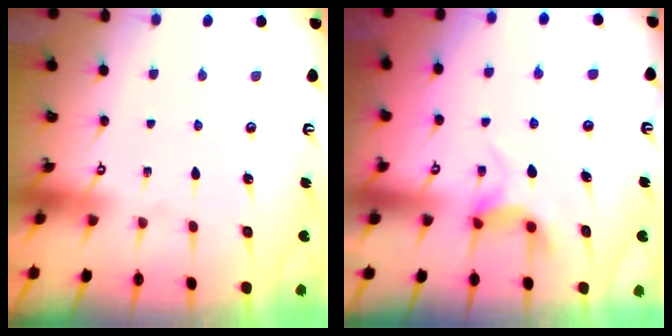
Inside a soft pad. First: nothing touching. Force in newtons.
{"total": 6.0, "press": 6.0, "slide": 0.1}